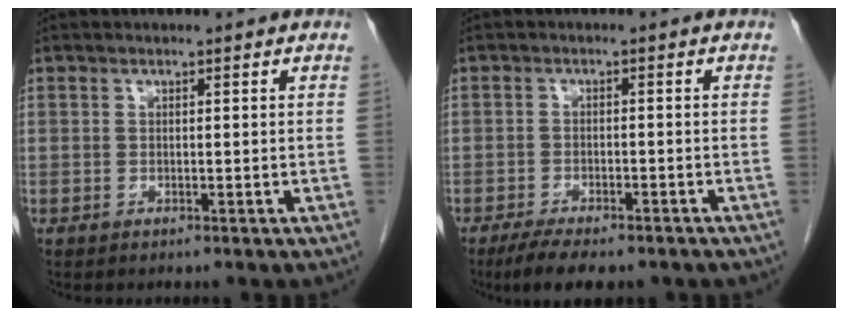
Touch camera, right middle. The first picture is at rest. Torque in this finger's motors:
{"motor_torque": [1.14, -0.85, 0.09, 0.08]}